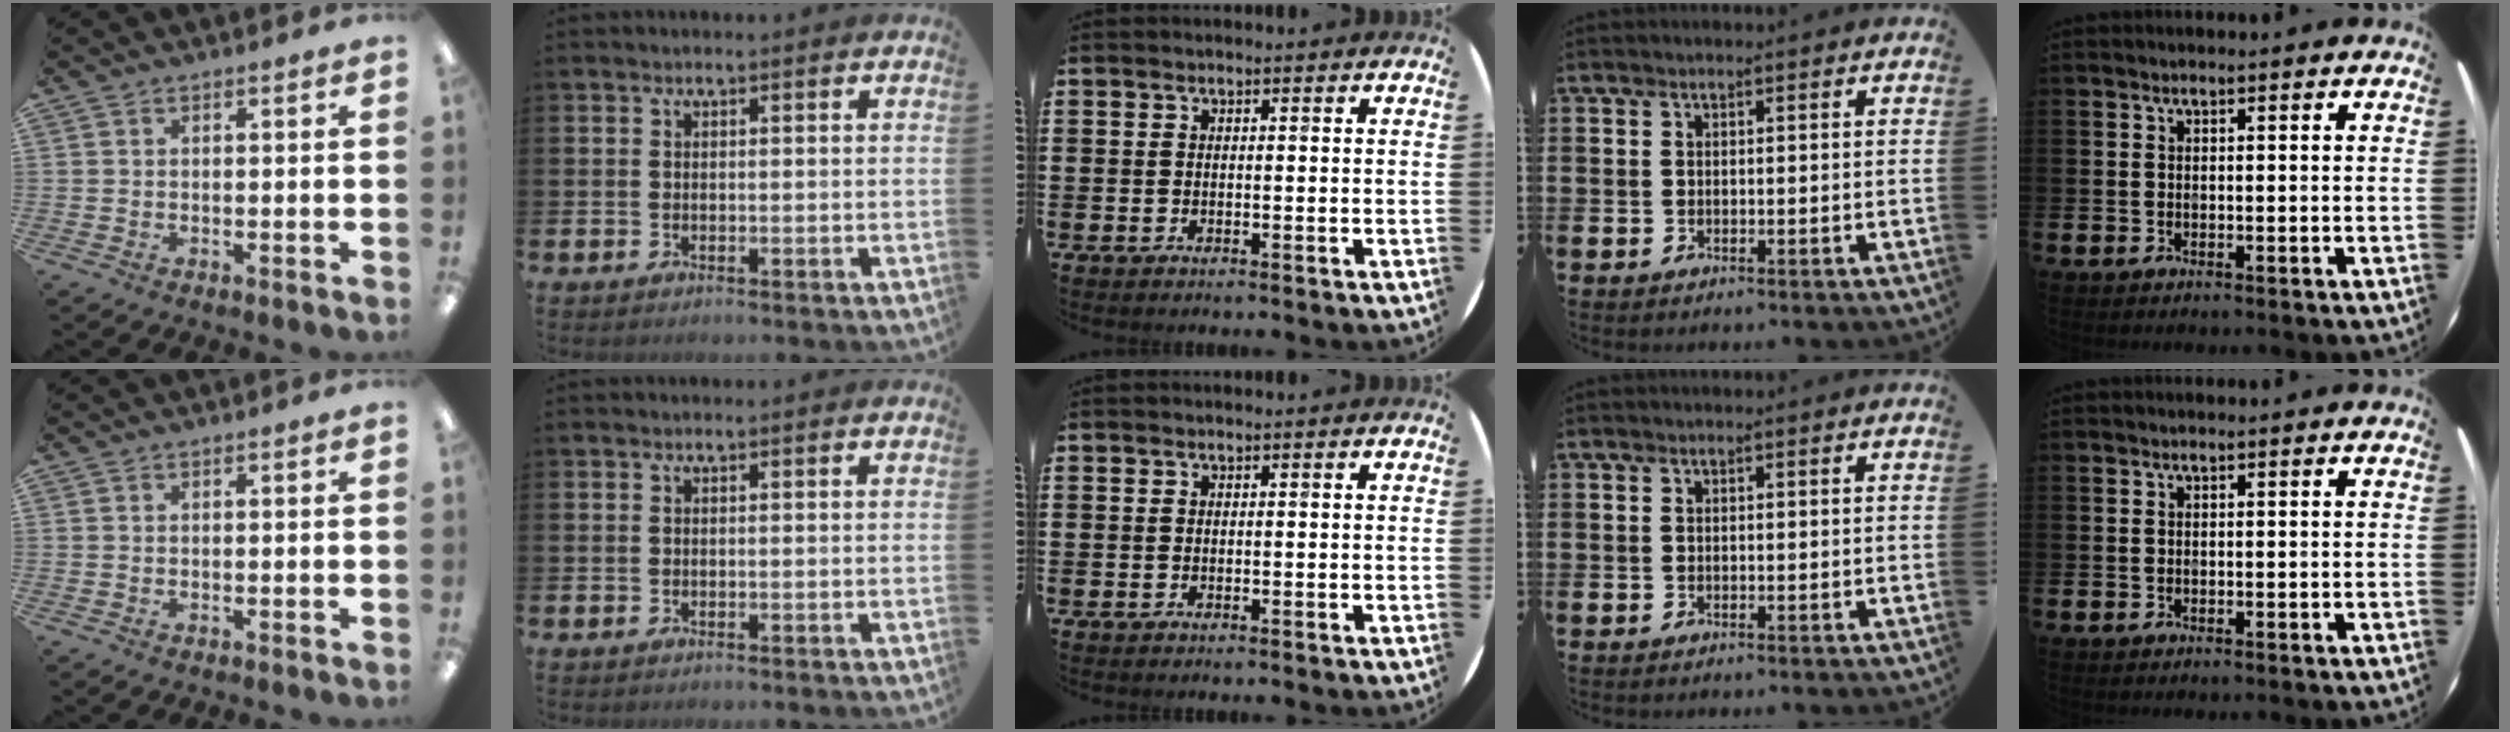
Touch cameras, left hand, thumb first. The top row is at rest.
{}